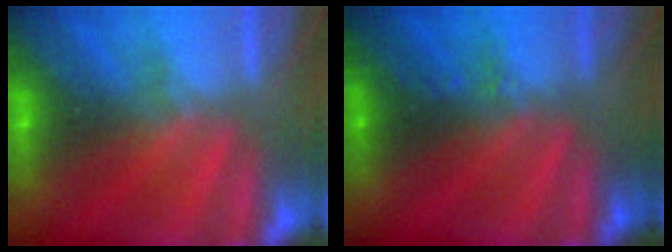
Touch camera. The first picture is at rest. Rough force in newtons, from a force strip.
{"total": 2.4}